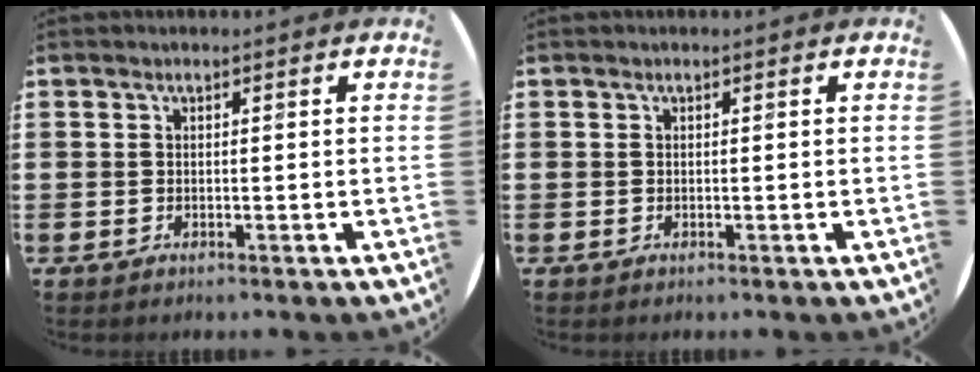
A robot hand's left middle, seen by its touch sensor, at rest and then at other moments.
{"total": 0.0}